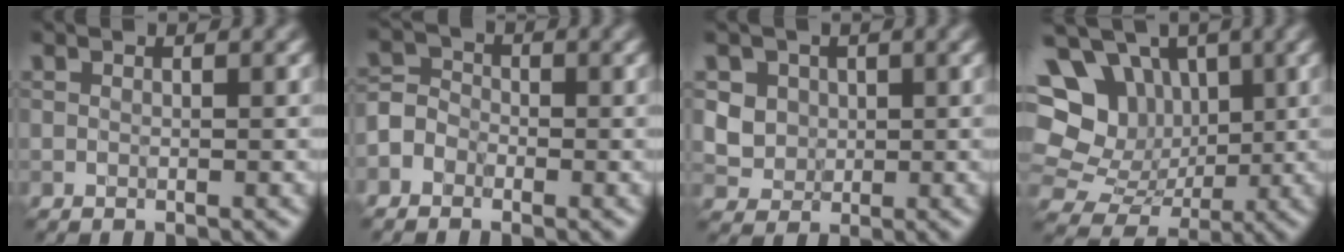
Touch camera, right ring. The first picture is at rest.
{"total": 2.7, "force": [-1.5, 2.1, 0.9], "torque": [-0.011, 0.011, -0.036]}
{"total": 3.5, "force": [1.1, 3.0, 1.3], "torque": [-0.032, -0.002, 0.033]}
{"total": 14.5, "force": [4.5, 12.2, 6.3], "torque": [-0.150, 0.025, 0.084]}